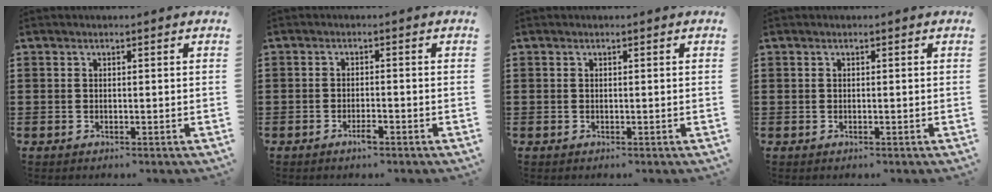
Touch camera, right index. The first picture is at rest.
{"total": 2.1, "force": [-1.4, 0.4, 1.5], "torque": [-0.027, 0.000, -0.025]}
{"total": 0.0}
{"total": 0.0}